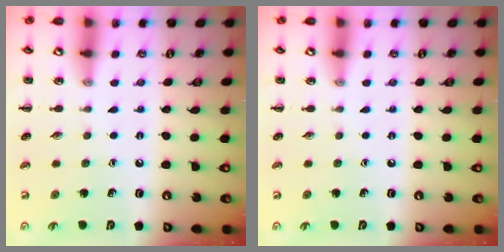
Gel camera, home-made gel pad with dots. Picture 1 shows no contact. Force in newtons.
{"total": 0.0}